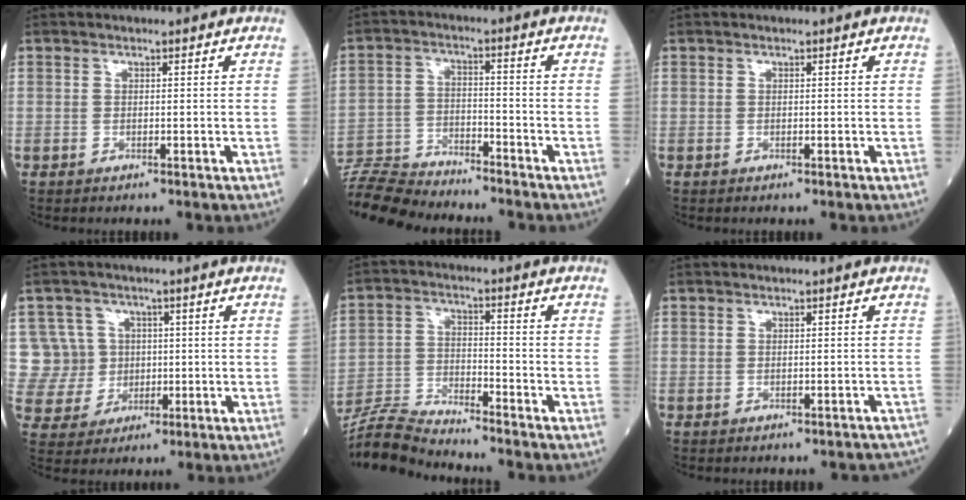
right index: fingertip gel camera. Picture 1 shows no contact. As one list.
[{"total": 11.1, "force": [-10.9, 0.5, 2.0], "torque": [-0.041, -0.005, -0.202]}, {"total": 0.0}, {"total": 8.8, "force": [1.7, 8.6, 0.6], "torque": [-0.021, 0.031, 0.042]}, {"total": 8.1, "force": [-8.0, -0.6, 0.8], "torque": [-0.022, -0.006, -0.155]}, {"total": 3.6, "force": [-3.1, 1.8, 0.4], "torque": [0.006, 0.010, -0.034]}]